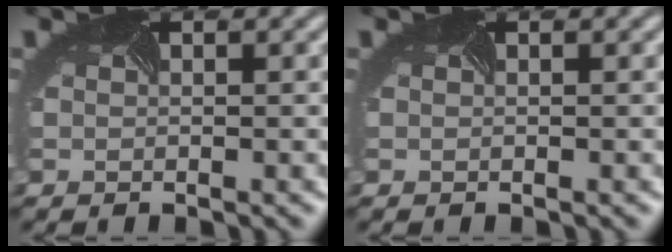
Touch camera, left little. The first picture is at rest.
{"total": 0.0}